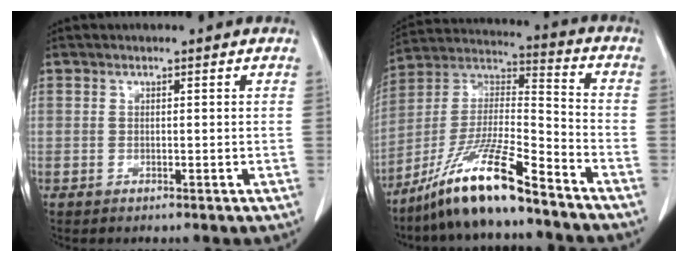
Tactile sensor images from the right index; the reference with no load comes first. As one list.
[{"total": 15.1, "force": [-10.9, 0.9, 10.4], "torque": [-0.205, -0.007, -0.203]}]